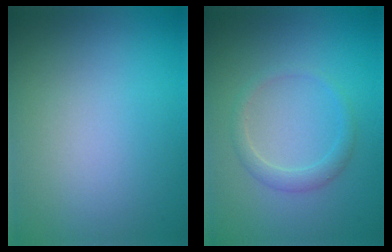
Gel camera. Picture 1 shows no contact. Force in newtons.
{"total": 1.7, "press": 1.7, "slide": 0.2}